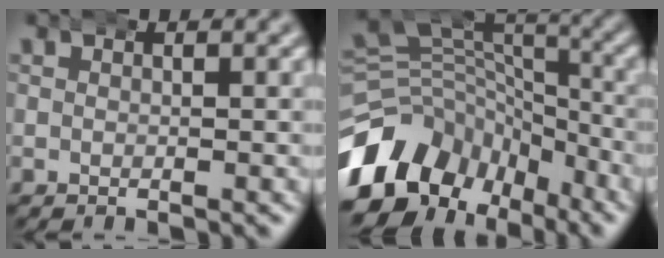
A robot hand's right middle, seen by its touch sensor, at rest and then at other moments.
{"total": 14.1, "force": [-4.6, 11.1, 7.4], "torque": [-0.141, -0.028, -0.076]}